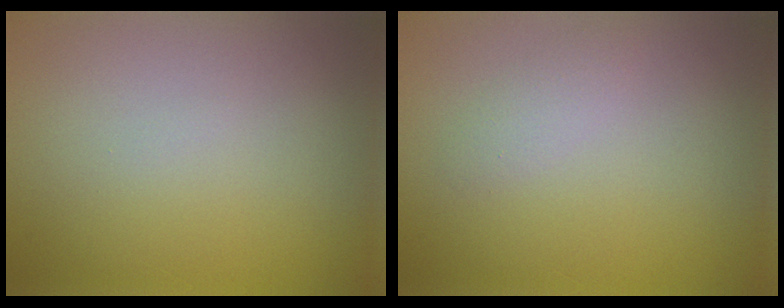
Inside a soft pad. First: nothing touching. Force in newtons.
{"total": 1.1, "press": 1.1, "slide": 0.1}